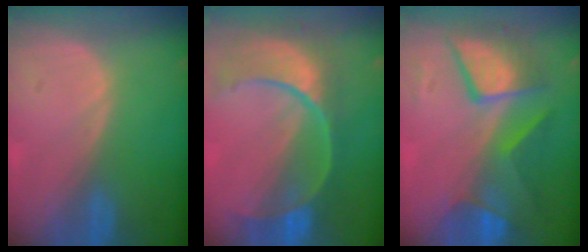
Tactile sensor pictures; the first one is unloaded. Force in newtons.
{"total": 11.3, "press": 9.5, "slide": 6.1}
{"total": 9.2, "press": 9.2, "slide": 0.6}